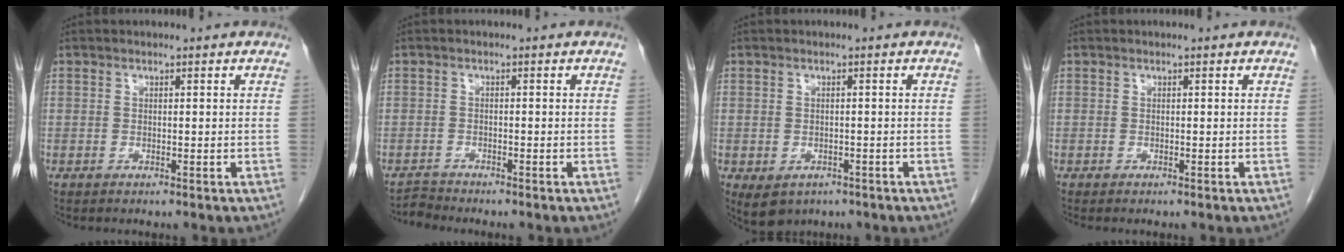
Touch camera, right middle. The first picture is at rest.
{"total": 1.4, "force": [-1.2, -0.4, -0.6], "torque": [0.014, -0.012, -0.024]}
{"total": 4.1, "force": [-2.1, 3.0, 1.9], "torque": [-0.030, -0.004, -0.020]}
{"total": 0.0}